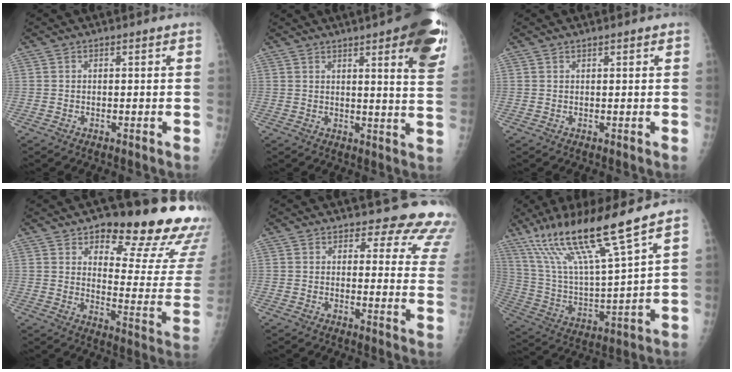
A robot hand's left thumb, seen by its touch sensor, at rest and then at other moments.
{"total": 16.8, "force": [8.8, 3.3, 14.0], "torque": [-0.152, -0.034, 0.096]}
{"total": 0.6, "force": [0.5, 0.2, 0.3], "torque": [-0.005, -0.001, 0.007]}
{"total": 23.0, "force": [15.5, 8.1, 14.9], "torque": [-0.139, -0.099, 0.196]}
{"total": 14.4, "force": [13.5, 4.4, 2.8], "torque": [0.026, -0.108, 0.120]}
{"total": 19.2, "force": [13.3, 1.3, 13.8], "torque": [-0.246, -0.059, 0.253]}